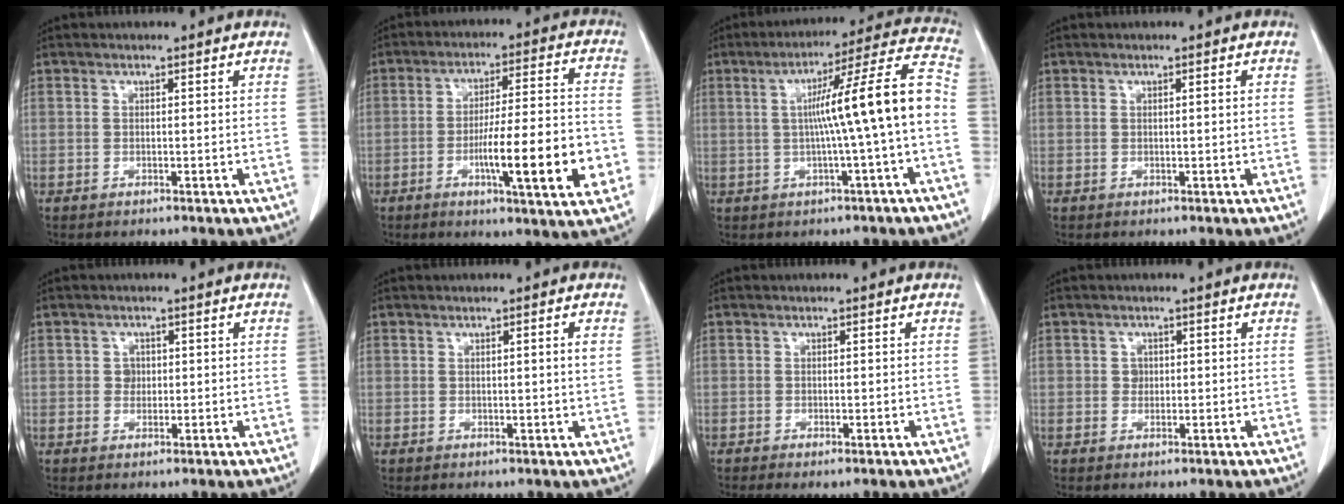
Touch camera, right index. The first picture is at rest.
{"total": 15.5, "force": [-4.6, 1.1, 14.8], "torque": [-0.218, -0.004, -0.068]}
{"total": 13.0, "force": [-0.9, -1.2, 12.9], "torque": [-0.190, 0.024, -0.016]}
{"total": 0.7, "force": [0.1, -0.1, 0.7], "torque": [-0.011, 0.000, 0.002]}
{"total": 1.5, "force": [0.2, 1.4, 0.6], "torque": [-0.008, 0.002, 0.003]}
{"total": 1.6, "force": [0.4, -0.4, 1.5], "torque": [-0.022, -0.002, 0.007]}
{"total": 1.4, "force": [-0.9, 0.3, 1.1], "torque": [-0.020, -0.006, -0.014]}
{"total": 1.3, "force": [0.2, 1.1, 0.5], "torque": [-0.007, 0.001, 0.003]}